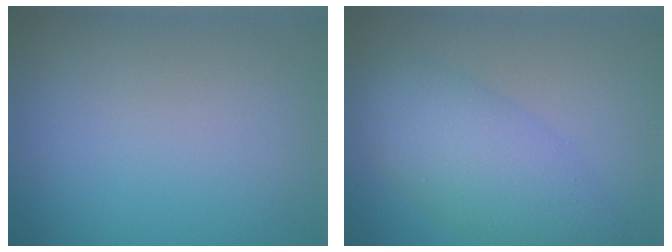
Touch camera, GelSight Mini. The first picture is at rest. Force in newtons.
{"total": 5.6, "press": 5.6, "slide": 0.0}